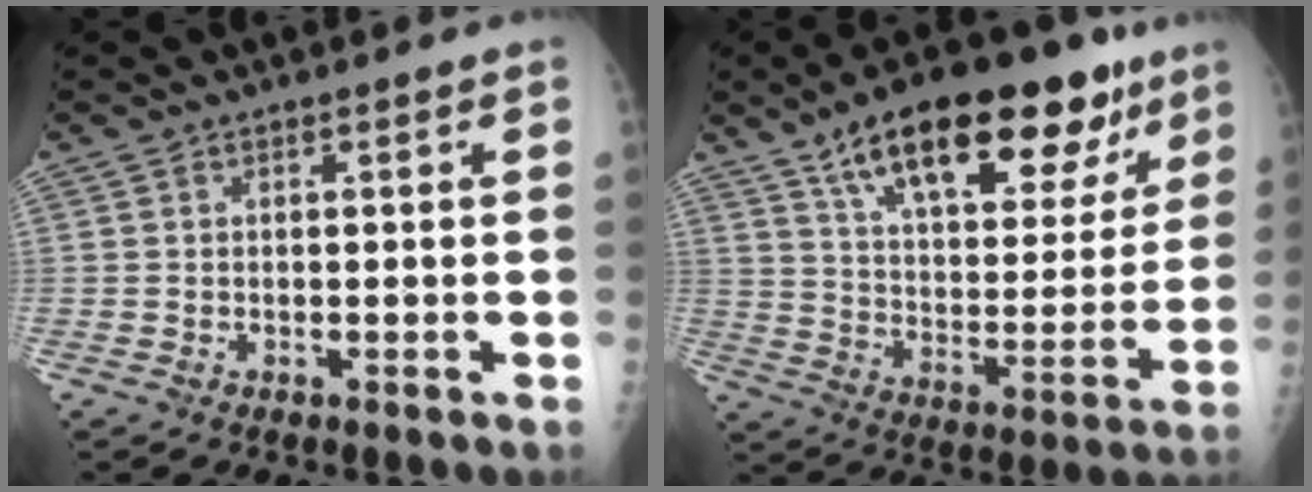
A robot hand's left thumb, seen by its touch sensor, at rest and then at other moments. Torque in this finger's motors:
{"motor_torque": [0.76, 0.49, 1.62, -1.15, 0.25]}